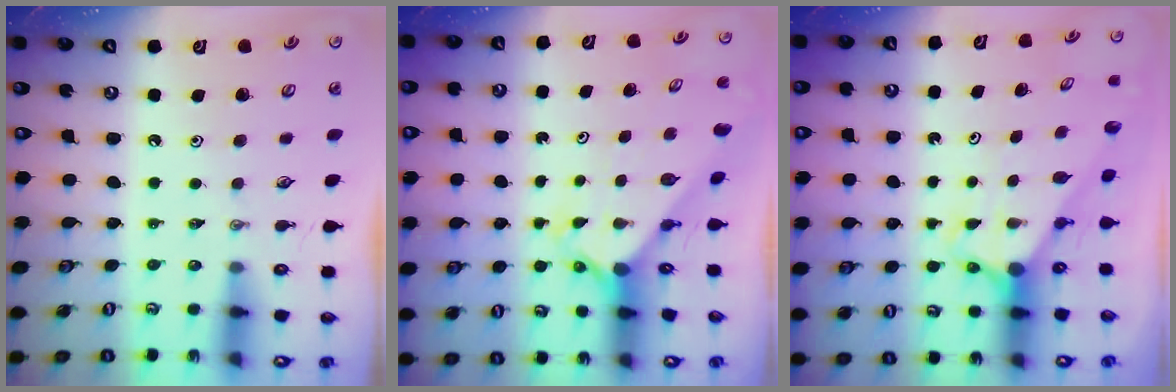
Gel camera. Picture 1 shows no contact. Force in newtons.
{"total": 2.4, "press": 2.4, "slide": 0.3}
{"total": 2.7, "press": 2.7, "slide": 0.1}